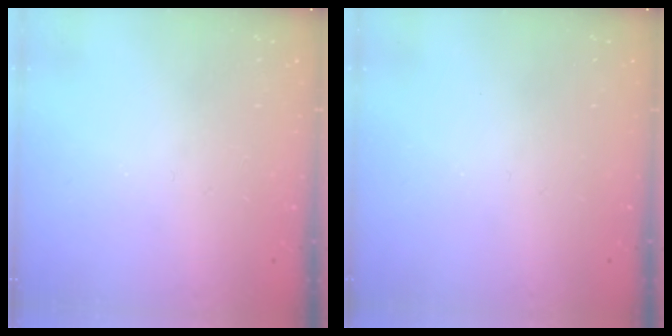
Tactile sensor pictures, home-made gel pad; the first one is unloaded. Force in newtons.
{"total": 0.0}